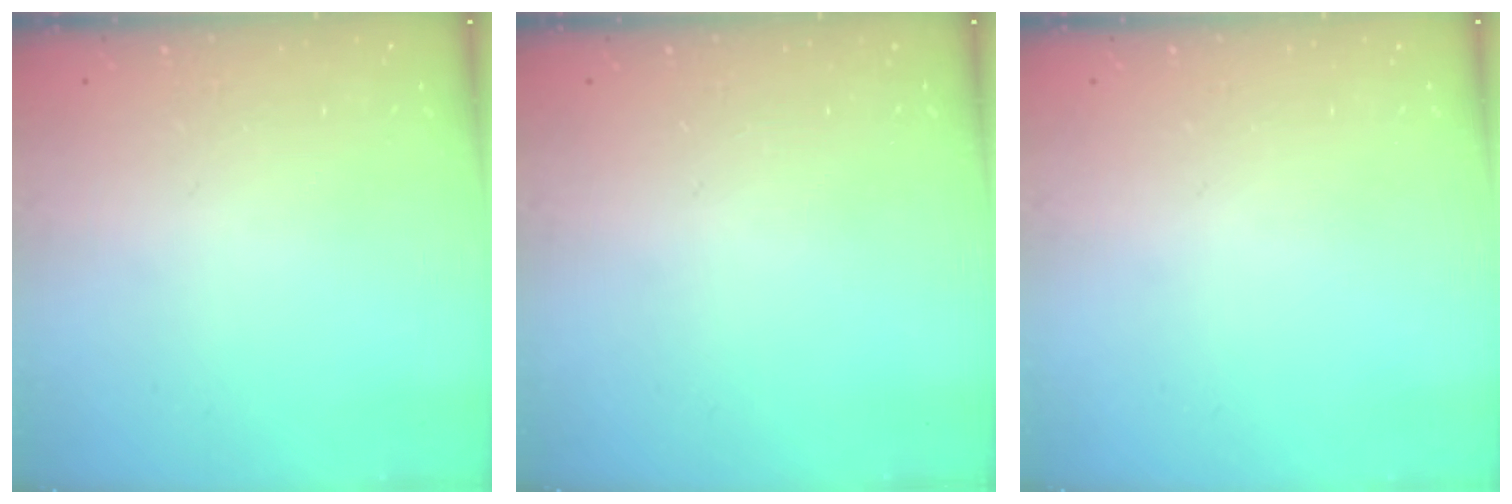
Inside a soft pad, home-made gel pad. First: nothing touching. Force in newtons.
{"total": 0.0}
{"total": 0.0}